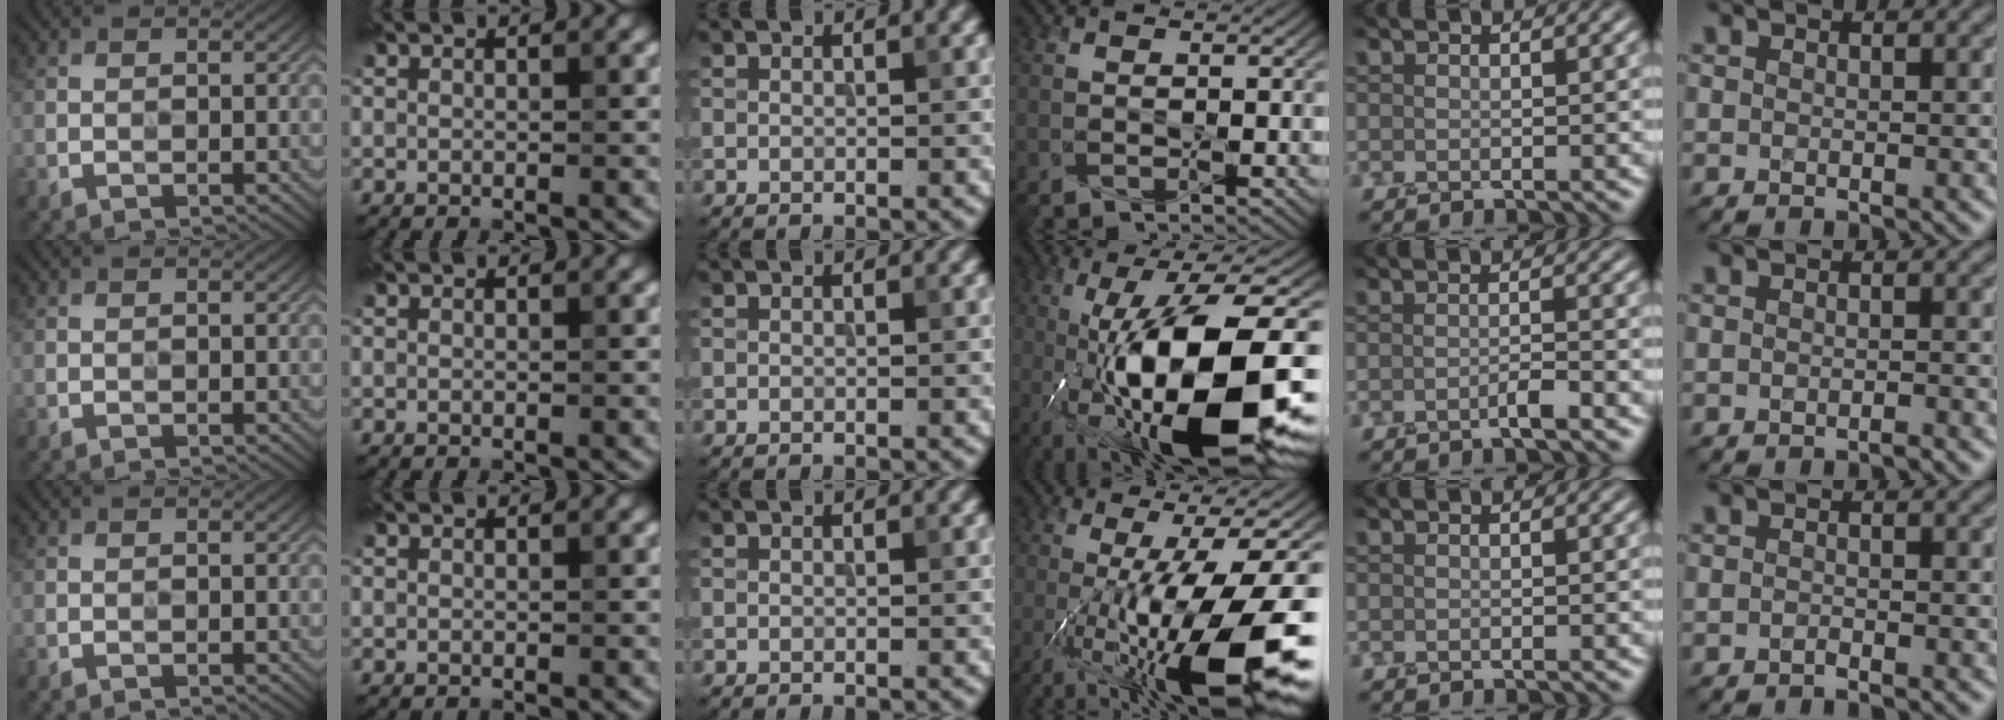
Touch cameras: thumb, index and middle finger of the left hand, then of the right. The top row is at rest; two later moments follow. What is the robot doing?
{"motion": "press", "object": "grip strengthener"}